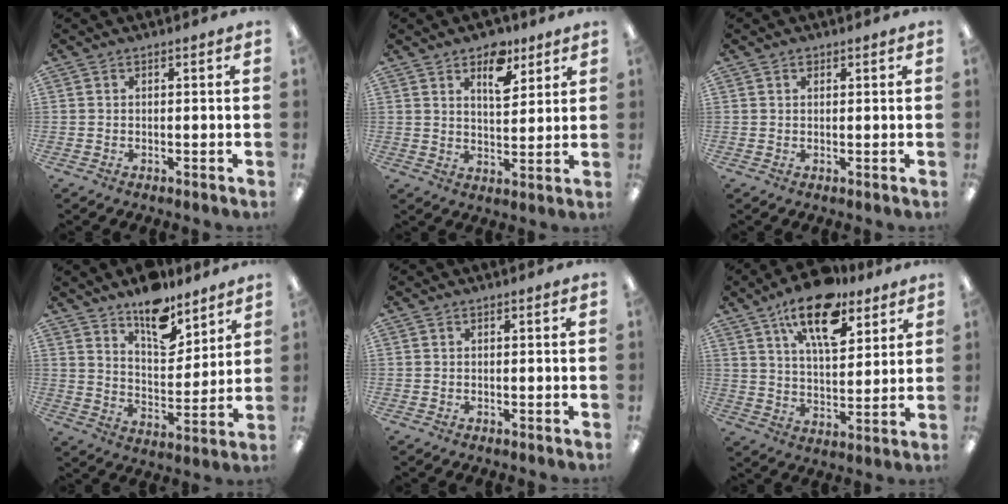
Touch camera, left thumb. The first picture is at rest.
{"total": 9.6, "force": [5.9, 5.2, 5.5], "torque": [-0.061, -0.028, 0.096]}
{"total": 0.9, "force": [0.7, 0.5, 0.4], "torque": [-0.010, 0.002, 0.012]}
{"total": 12.6, "force": [10.0, 5.3, 5.5], "torque": [-0.069, -0.069, 0.178]}
{"total": 0.0}
{"total": 16.5, "force": [10.5, 7.3, 10.3], "torque": [-0.158, -0.047, 0.176]}